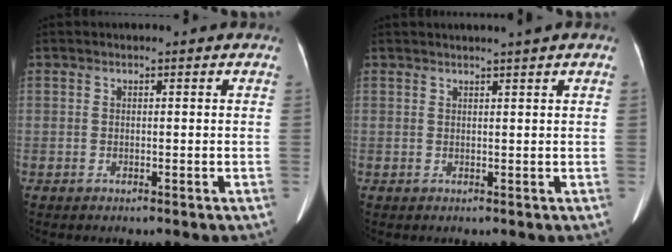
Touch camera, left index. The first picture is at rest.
{"total": 3.0, "force": [2.5, -0.8, 1.5], "torque": [-0.017, 0.008, 0.035]}